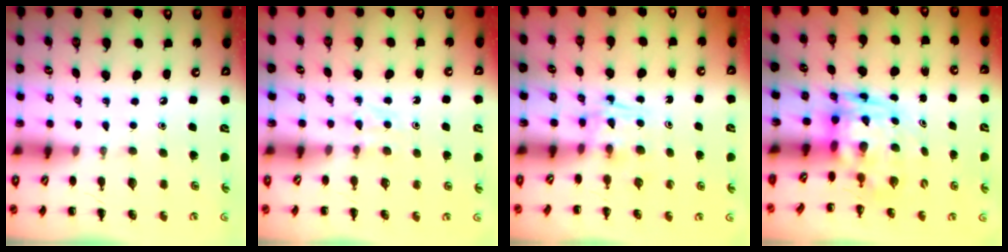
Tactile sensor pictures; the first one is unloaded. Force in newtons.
{"total": 3.1, "press": 2.9, "slide": 1.1}
{"total": 2.5, "press": 2.3, "slide": 1.0}
{"total": 3.1, "press": 3.1, "slide": 0.6}